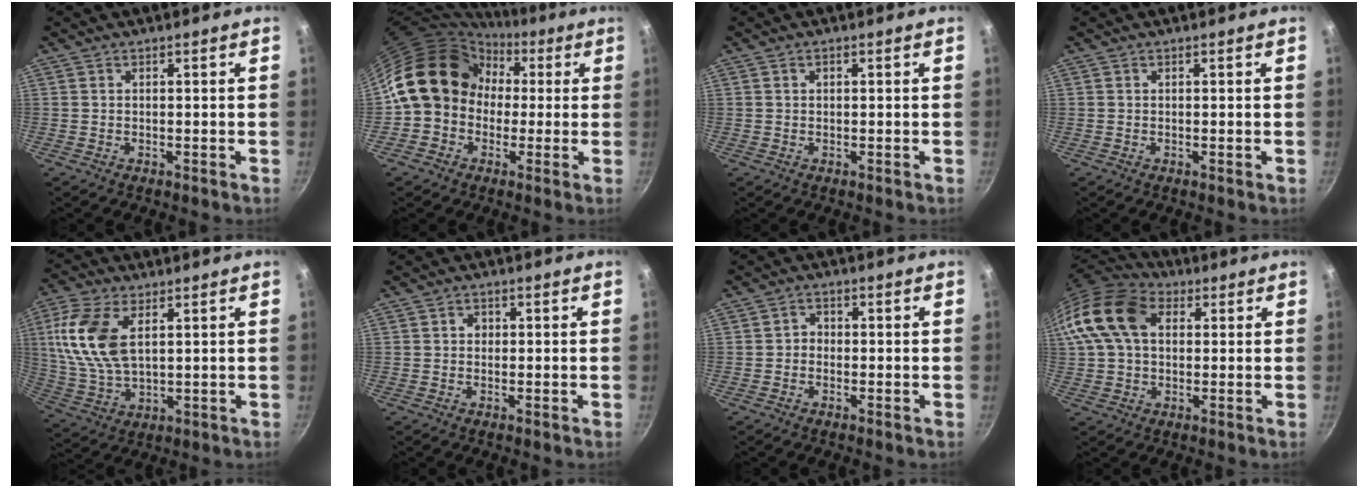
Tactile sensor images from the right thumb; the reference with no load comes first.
{"total": 14.6, "force": [1.2, 12.6, 7.4], "torque": [-0.086, 0.041, 0.003]}
{"total": 0.7, "force": [0.2, 0.5, 0.4], "torque": [-0.006, 0.005, 0.004]}
{"total": 0.0}
{"total": 13.8, "force": [3.9, 7.5, 11.0], "torque": [-0.223, -0.004, 0.081]}
{"total": 1.4, "force": [0.1, 1.3, 0.6], "torque": [-0.005, 0.000, -0.001]}
{"total": 1.9, "force": [-0.7, 1.6, 0.7], "torque": [0.000, 0.010, -0.015]}
{"total": 14.9, "force": [3.4, 10.4, 10.2], "torque": [-0.182, 0.024, 0.045]}